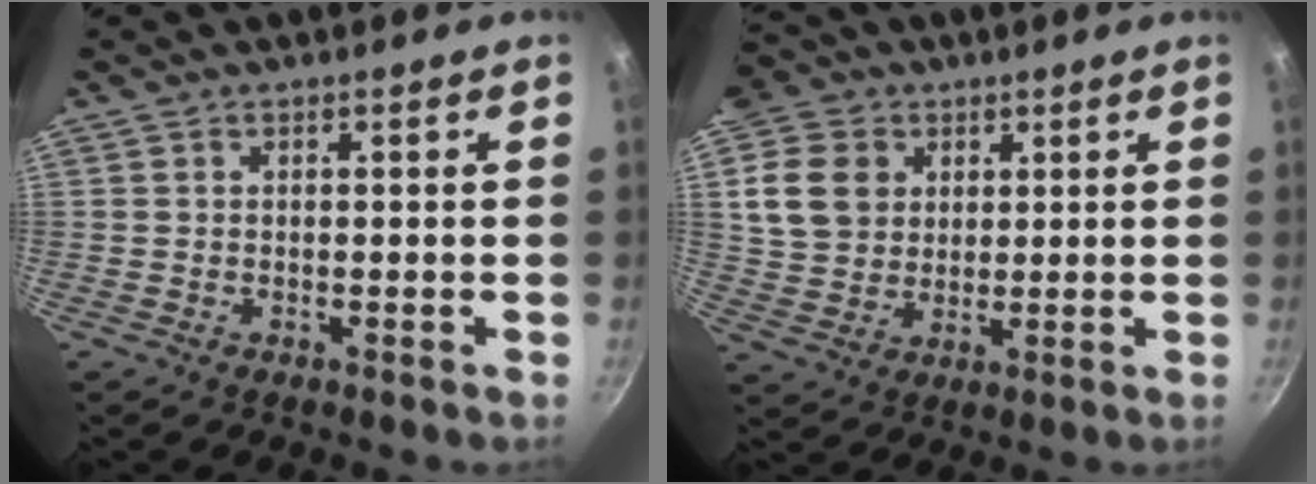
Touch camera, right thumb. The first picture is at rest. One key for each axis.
{"total": 11.6, "fx": 3.6, "fy": 9.7, "fz": 5.2, "tx": -0.068, "ty": -0.004, "tz": 0.068}